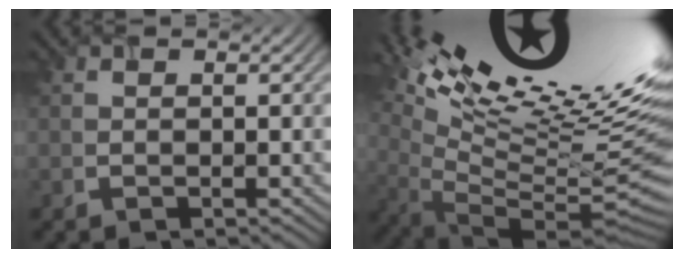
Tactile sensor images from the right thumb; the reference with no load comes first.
{"total": 19.0, "force": [9.1, 4.9, 15.9], "torque": [-0.217, 0.027, 0.157]}